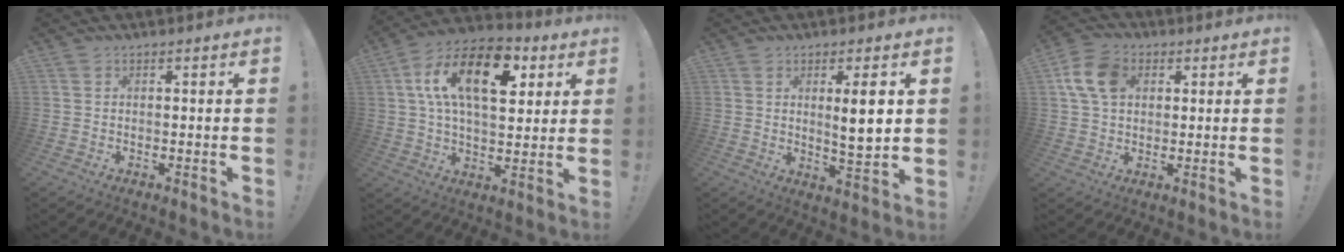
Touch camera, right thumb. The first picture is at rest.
{"total": 19.4, "force": [6.5, 10.3, 15.1], "torque": [-0.245, -0.001, 0.110]}
{"total": 7.8, "force": [2.0, 1.3, 7.4], "torque": [-0.113, -0.009, 0.028]}
{"total": 10.8, "force": [3.1, 7.8, 6.8], "torque": [-0.123, 0.014, 0.063]}